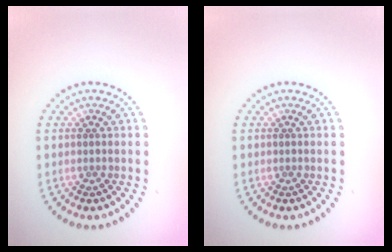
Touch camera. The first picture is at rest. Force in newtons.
{"total": 0.0}